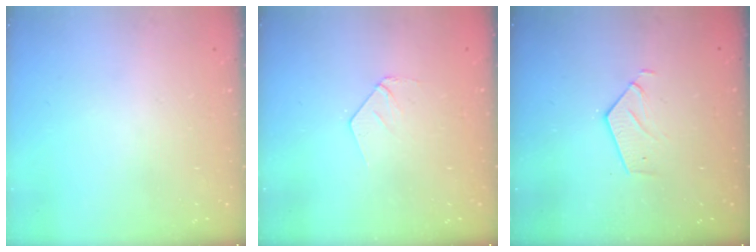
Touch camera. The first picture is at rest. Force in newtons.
{"total": 4.0, "press": 4.0, "slide": 0.3}
{"total": 3.1, "press": 3.1, "slide": 0.2}